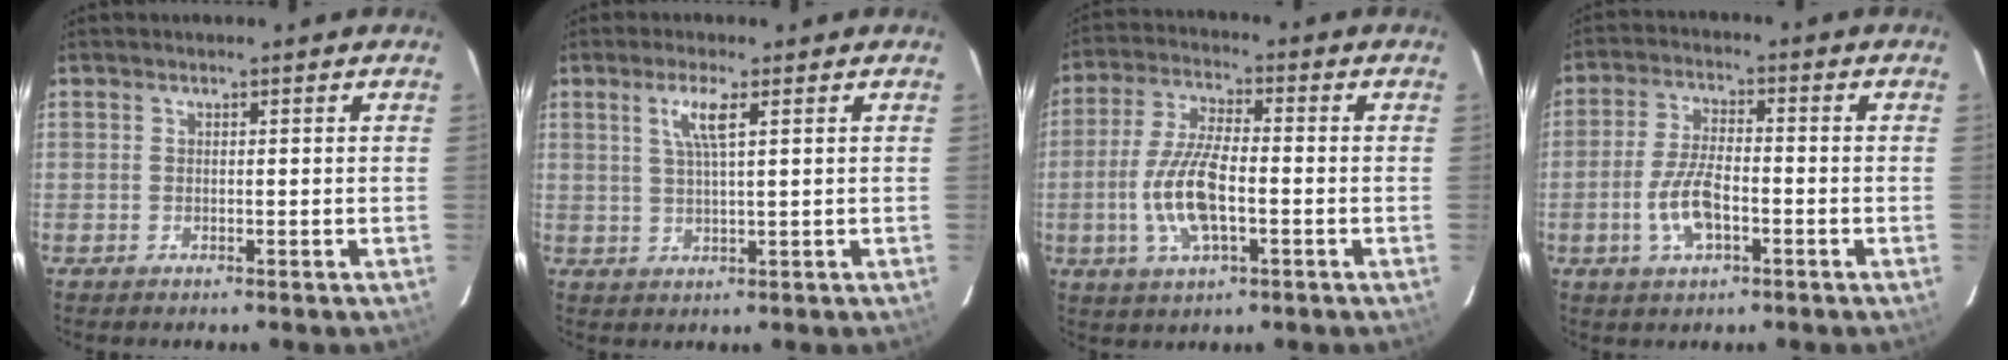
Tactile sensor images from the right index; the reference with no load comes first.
{"total": 4.3, "force": [1.9, 0.1, 3.8], "torque": [-0.076, 0.000, 0.035]}
{"total": 11.2, "force": [-2.6, 3.9, 10.1], "torque": [-0.211, -0.001, -0.050]}
{"total": 8.0, "force": [-2.8, 3.3, 6.8], "torque": [-0.142, 0.000, -0.051]}